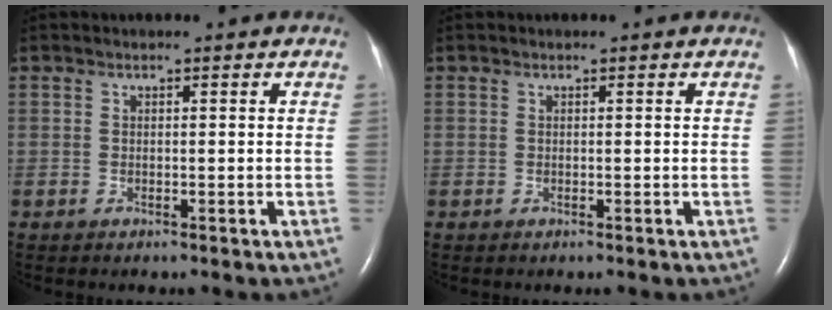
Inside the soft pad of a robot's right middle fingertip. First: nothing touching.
{"total": 0.0}